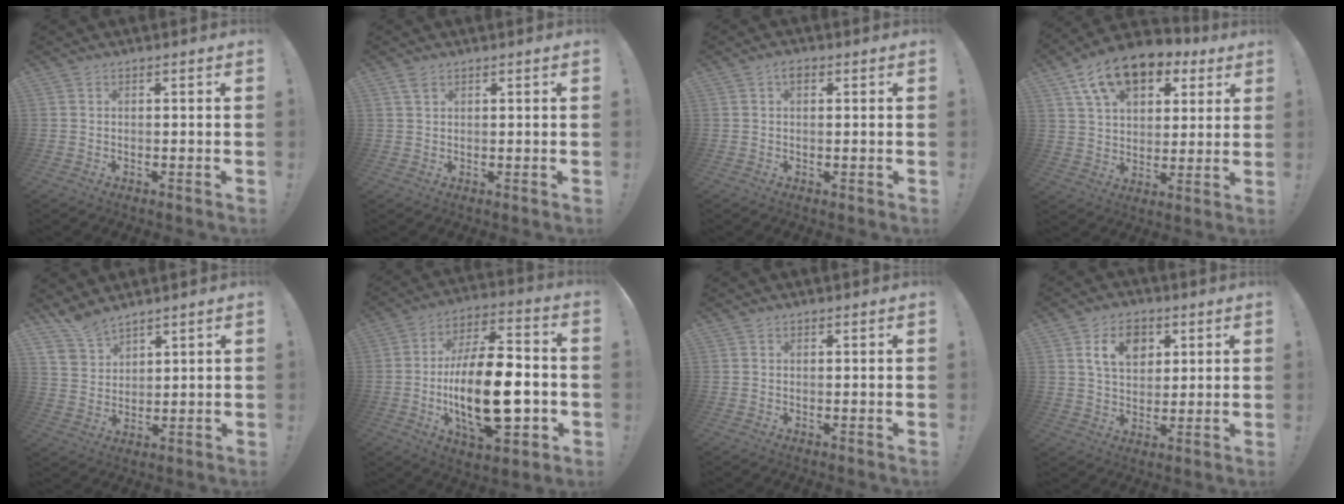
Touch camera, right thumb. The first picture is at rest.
{"total": 2.1, "force": [1.3, 1.2, 1.2], "torque": [-0.016, -0.001, 0.023]}
{"total": 2.6, "force": [1.1, 1.6, 1.7], "torque": [-0.019, -0.001, 0.017]}
{"total": 15.4, "force": [8.9, 9.2, 8.5], "torque": [-0.136, -0.049, 0.163]}
{"total": 7.9, "force": [7.0, 3.4, 1.3], "torque": [-0.034, -0.052, 0.140]}
{"total": 24.8, "force": [-4.3, 11.6, 21.5], "torque": [-0.385, 0.016, -0.067]}
{"total": 0.5, "force": [0.5, 0.2, -0.2], "torque": [0.012, -0.004, 0.008]}
{"total": 11.1, "force": [4.9, 8.0, 5.9], "torque": [-0.080, -0.015, 0.090]}